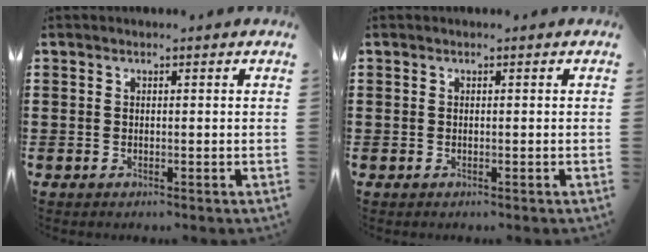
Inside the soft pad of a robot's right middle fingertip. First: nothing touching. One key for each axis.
{"total": 0.0}